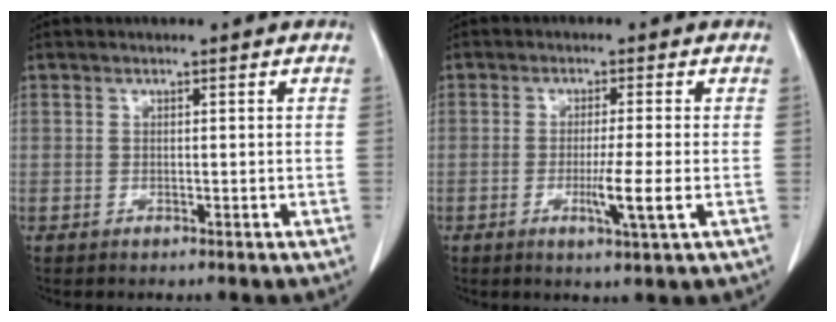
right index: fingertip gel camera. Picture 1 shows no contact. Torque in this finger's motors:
{"motor_torque": [0.93, -0.39, 0.40, 0.09]}